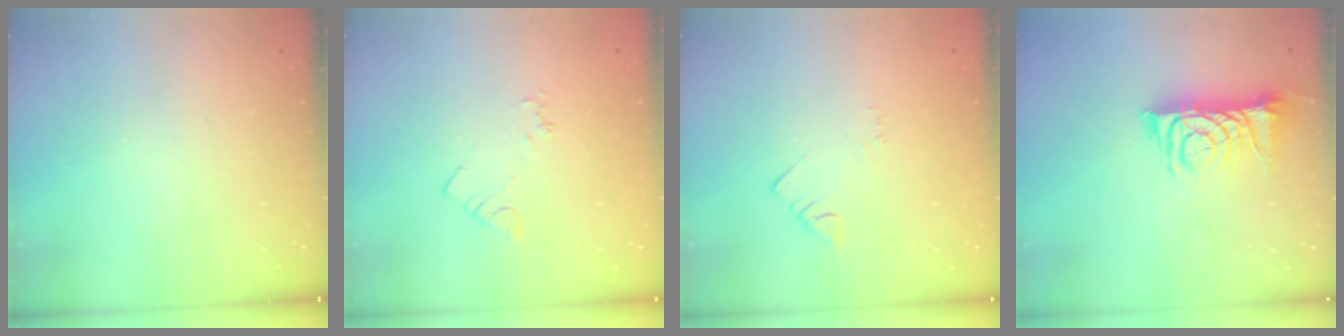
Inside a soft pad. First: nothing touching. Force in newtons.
{"total": 2.3, "press": 2.3, "slide": 0.3}
{"total": 1.5, "press": 1.5, "slide": 0.3}
{"total": 10.3, "press": 10.3, "slide": 1.0}